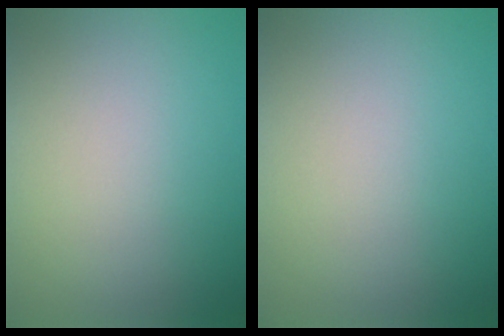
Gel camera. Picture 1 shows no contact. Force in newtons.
{"total": 0.0}